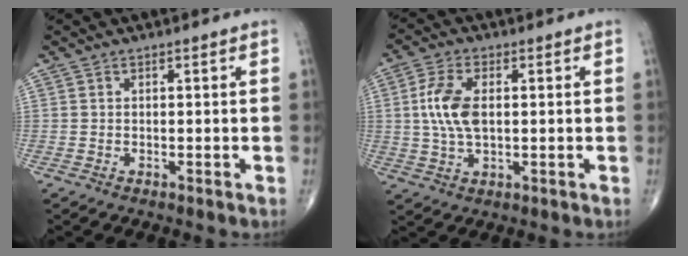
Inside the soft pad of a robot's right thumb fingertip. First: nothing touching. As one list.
[{"total": 8.4, "force": [0.9, 4.4, 7.1], "torque": [-0.155, 0.004, 0.018]}]